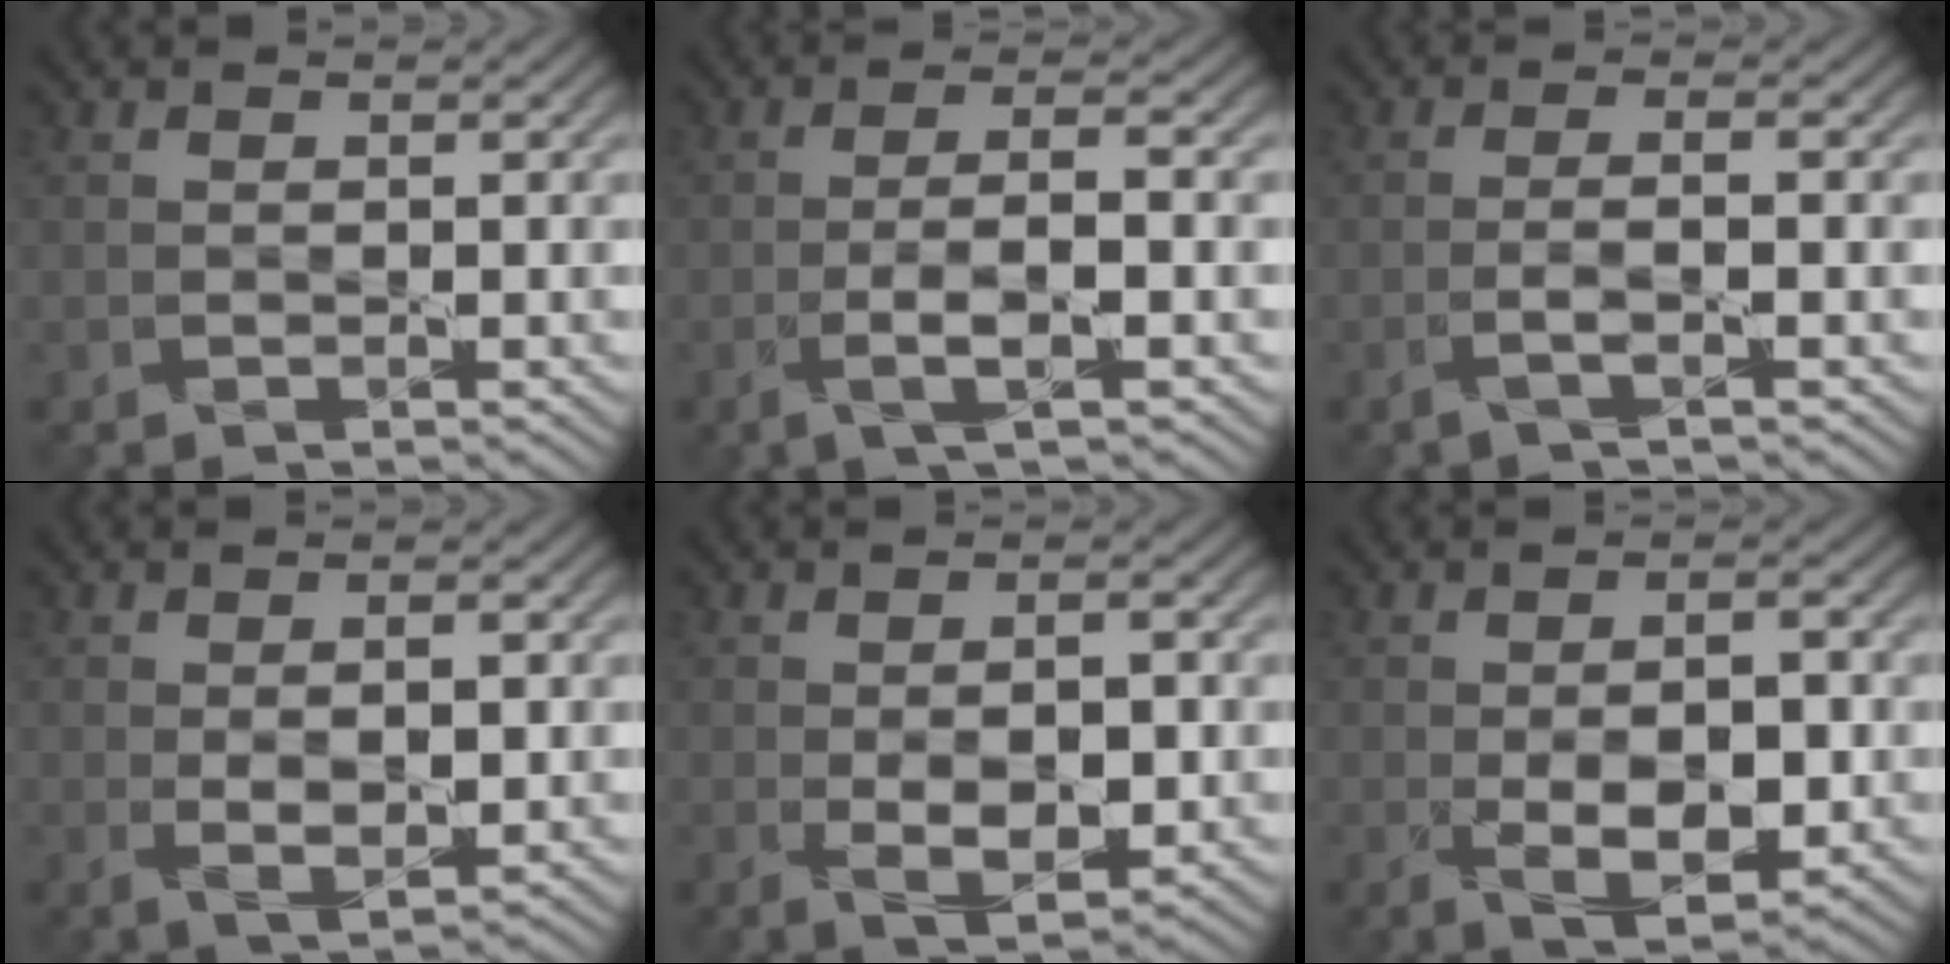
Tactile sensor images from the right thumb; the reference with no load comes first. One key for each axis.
{"total": 4.8, "fx": -1.7, "fy": 0.8, "fz": 4.5, "tx": -0.085, "ty": 0.012, "tz": -0.039}
{"total": 2.5, "fx": -1.1, "fy": 0.1, "fz": 2.2, "tx": -0.041, "ty": 0.015, "tz": -0.036}
{"total": 3.4, "fx": 0.2, "fy": 1.4, "fz": 3.1, "tx": -0.064, "ty": -0.003, "tz": 0.004}
{"total": 5.4, "fx": -0.6, "fy": 2.8, "fz": 4.6, "tx": -0.085, "ty": -0.013, "tz": -0.006}
{"total": 6.9, "fx": -1.2, "fy": 3.6, "fz": 5.8, "tx": -0.108, "ty": -0.015, "tz": -0.013}